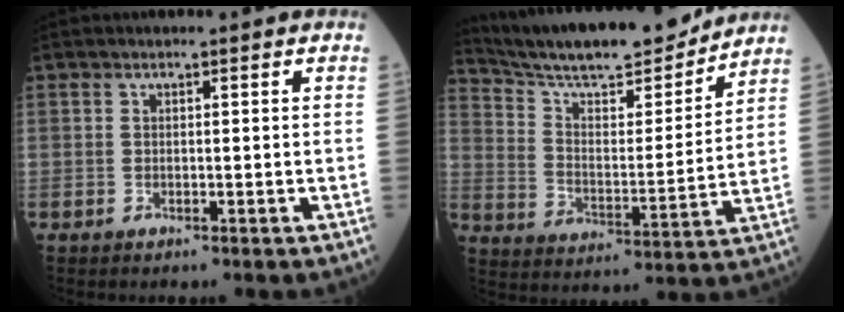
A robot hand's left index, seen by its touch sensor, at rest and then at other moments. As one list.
[{"total": 19.1, "force": [17.5, 2.1, 7.3], "torque": [-0.133, -0.011, 0.276]}]